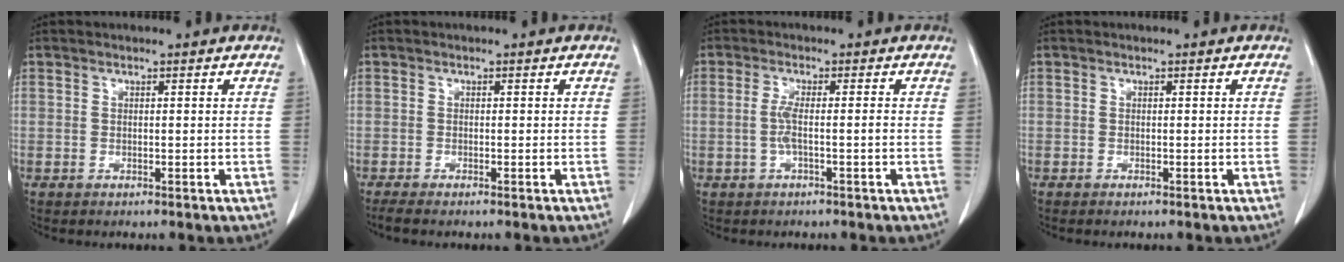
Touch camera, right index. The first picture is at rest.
{"total": 2.4, "force": [-2.0, 0.0, 1.3], "torque": [-0.021, -0.005, -0.030]}
{"total": 2.8, "force": [-0.7, -0.1, 2.7], "torque": [-0.055, 0.001, -0.012]}
{"total": 0.6, "force": [-0.5, 0.0, 0.3], "torque": [-0.007, -0.001, -0.007]}